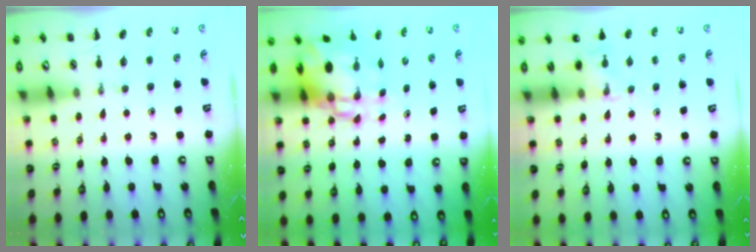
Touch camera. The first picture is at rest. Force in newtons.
{"total": 9.2, "press": 8.9, "slide": 2.3}
{"total": 4.3, "press": 4.1, "slide": 1.4}